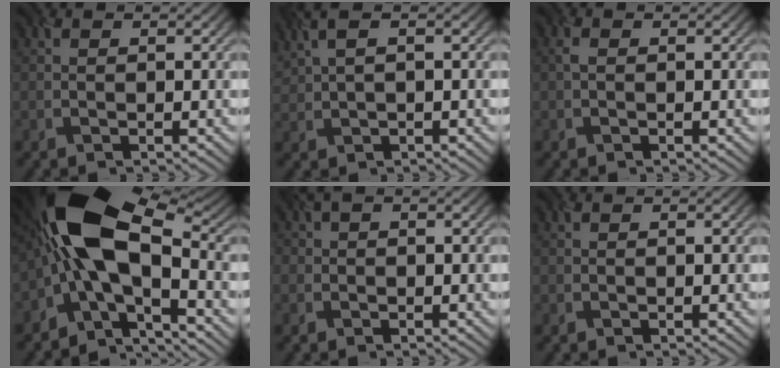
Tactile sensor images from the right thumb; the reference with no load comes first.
{"total": 3.7, "force": [1.9, 1.5, 2.8], "torque": [-0.071, 0.009, 0.039]}
{"total": 0.8, "force": [0.0, 0.5, 0.6], "torque": [-0.017, 0.002, -0.002]}
{"total": 15.0, "force": [-2.0, 7.0, 13.1], "torque": [-0.230, 0.008, -0.047]}
{"total": 0.7, "force": [0.0, 0.7, 0.3], "torque": [-0.003, 0.002, -0.005]}
{"total": 0.0}